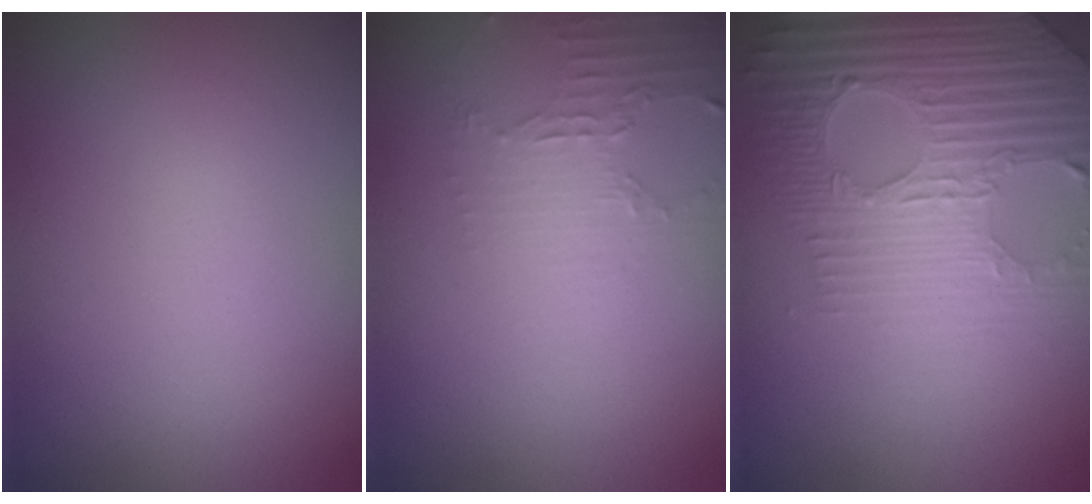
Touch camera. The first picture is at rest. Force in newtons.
{"total": 2.0, "press": 1.5, "slide": 1.4}
{"total": 7.4, "press": 5.4, "slide": 5.1}